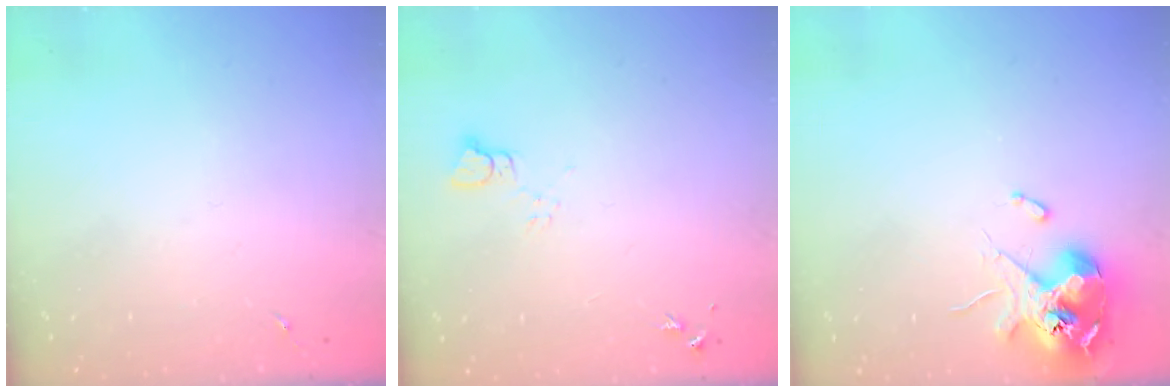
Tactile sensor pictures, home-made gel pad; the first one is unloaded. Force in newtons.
{"total": 3.5, "press": 3.5, "slide": 0.4}
{"total": 12.1, "press": 11.9, "slide": 1.8}